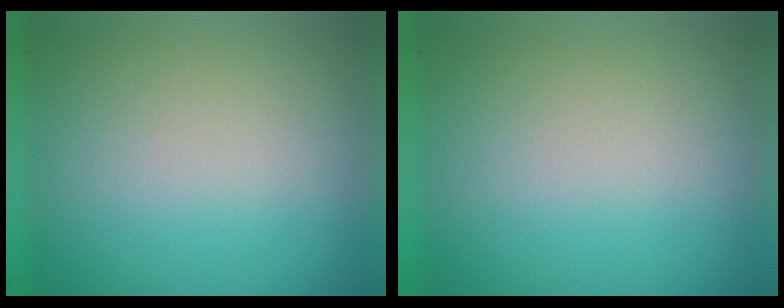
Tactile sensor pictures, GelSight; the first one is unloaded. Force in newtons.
{"total": 0.0}